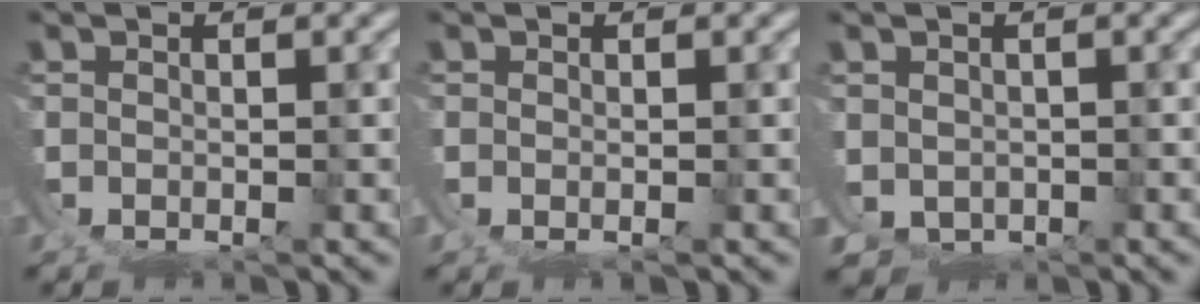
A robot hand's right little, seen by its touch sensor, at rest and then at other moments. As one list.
[{"total": 1.0, "force": [0.0, 0.5, 0.9], "torque": [-0.019, -0.002, -0.001]}, {"total": 5.8, "force": [-1.5, 5.2, 1.9], "torque": [-0.051, -0.027, -0.018]}]